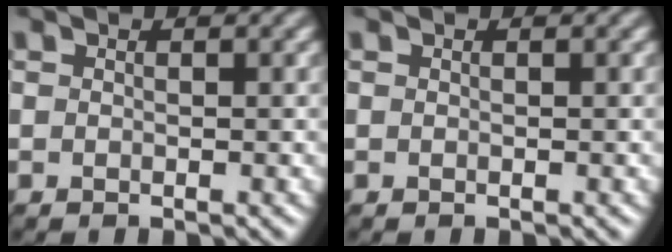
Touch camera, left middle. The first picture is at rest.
{"total": 0.0}